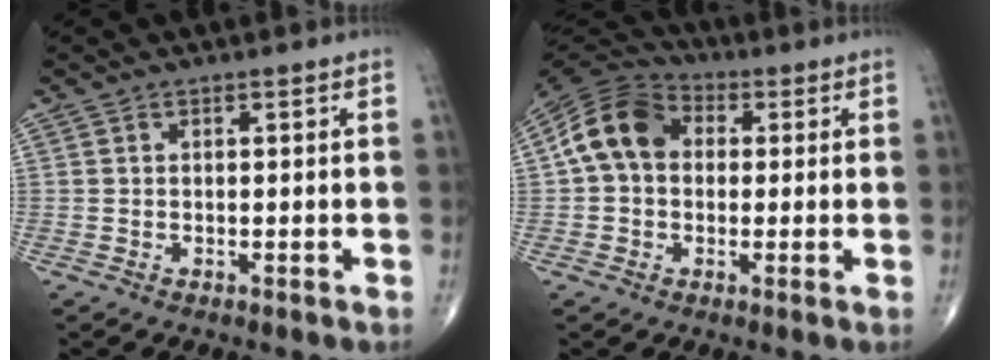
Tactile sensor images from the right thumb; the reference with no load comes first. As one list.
[{"total": 11.3, "force": [1.1, 8.7, 7.2], "torque": [-0.126, 0.030, 0.006]}]